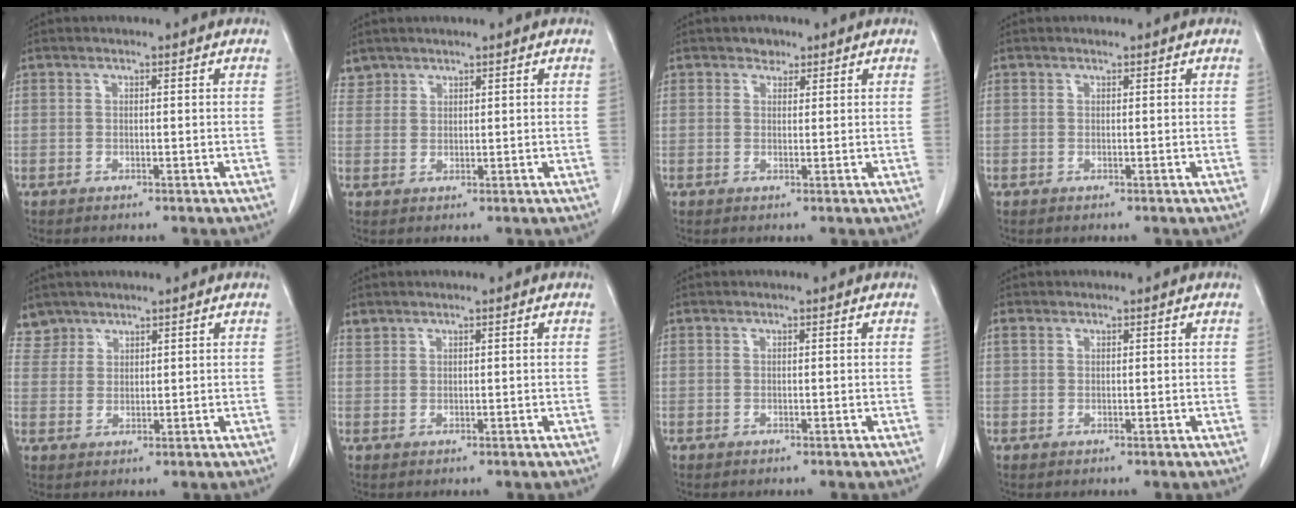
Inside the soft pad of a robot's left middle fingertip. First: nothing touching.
{"total": 1.9, "force": [1.6, 0.9, -0.4], "torque": [0.013, 0.007, 0.029]}
{"total": 1.6, "force": [1.0, 1.1, 0.2], "torque": [-0.001, 0.001, 0.014]}
{"total": 0.0}
{"total": 3.3, "force": [2.8, 1.7, -0.6], "torque": [0.020, 0.005, 0.054]}
{"total": 0.9, "force": [0.9, 0.3, 0.0], "torque": [-0.003, 0.004, 0.020]}
{"total": 0.0}
{"total": 0.9, "force": [0.6, 0.6, 0.4], "torque": [-0.012, 0.012, 0.013]}